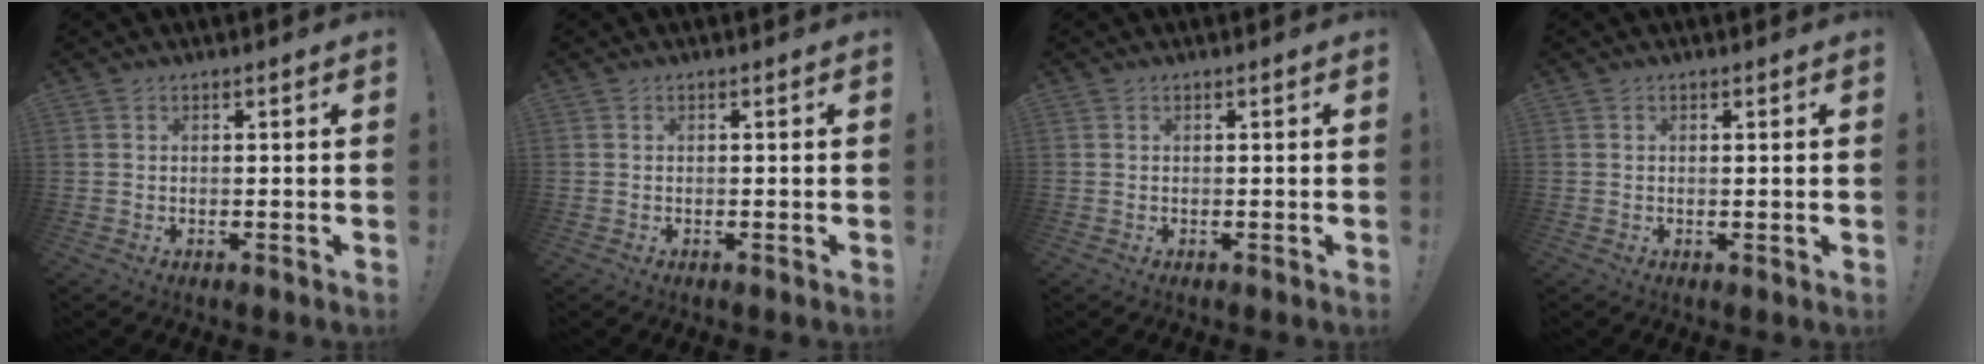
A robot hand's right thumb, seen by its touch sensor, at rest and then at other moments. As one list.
[{"total": 0.0}, {"total": 0.0}, {"total": 0.6, "force": [0.3, 0.0, 0.6], "torque": [-0.007, -0.001, 0.004]}]